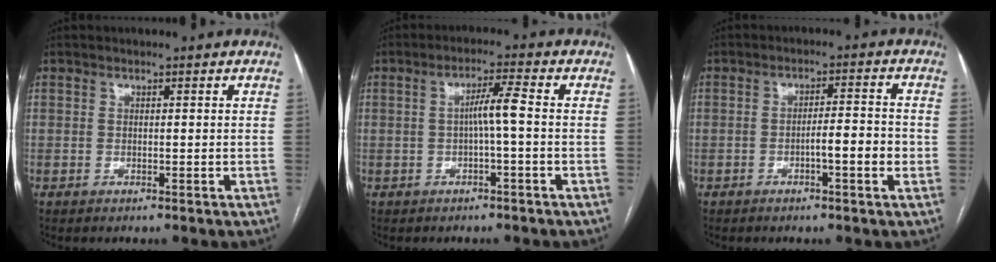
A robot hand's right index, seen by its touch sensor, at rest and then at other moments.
{"total": 3.9, "force": [-0.4, -0.3, 3.9], "torque": [-0.068, 0.011, -0.004]}
{"total": 5.0, "force": [-1.5, 0.6, 4.8], "torque": [-0.070, 0.008, -0.022]}